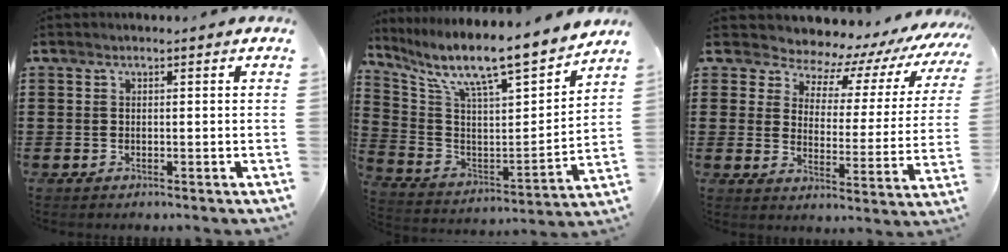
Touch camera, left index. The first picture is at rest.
{"total": 10.1, "force": [8.7, 1.0, 5.2], "torque": [-0.123, -0.075, 0.136]}
{"total": 5.5, "force": [5.0, 2.0, 0.8], "torque": [-0.044, -0.048, 0.080]}